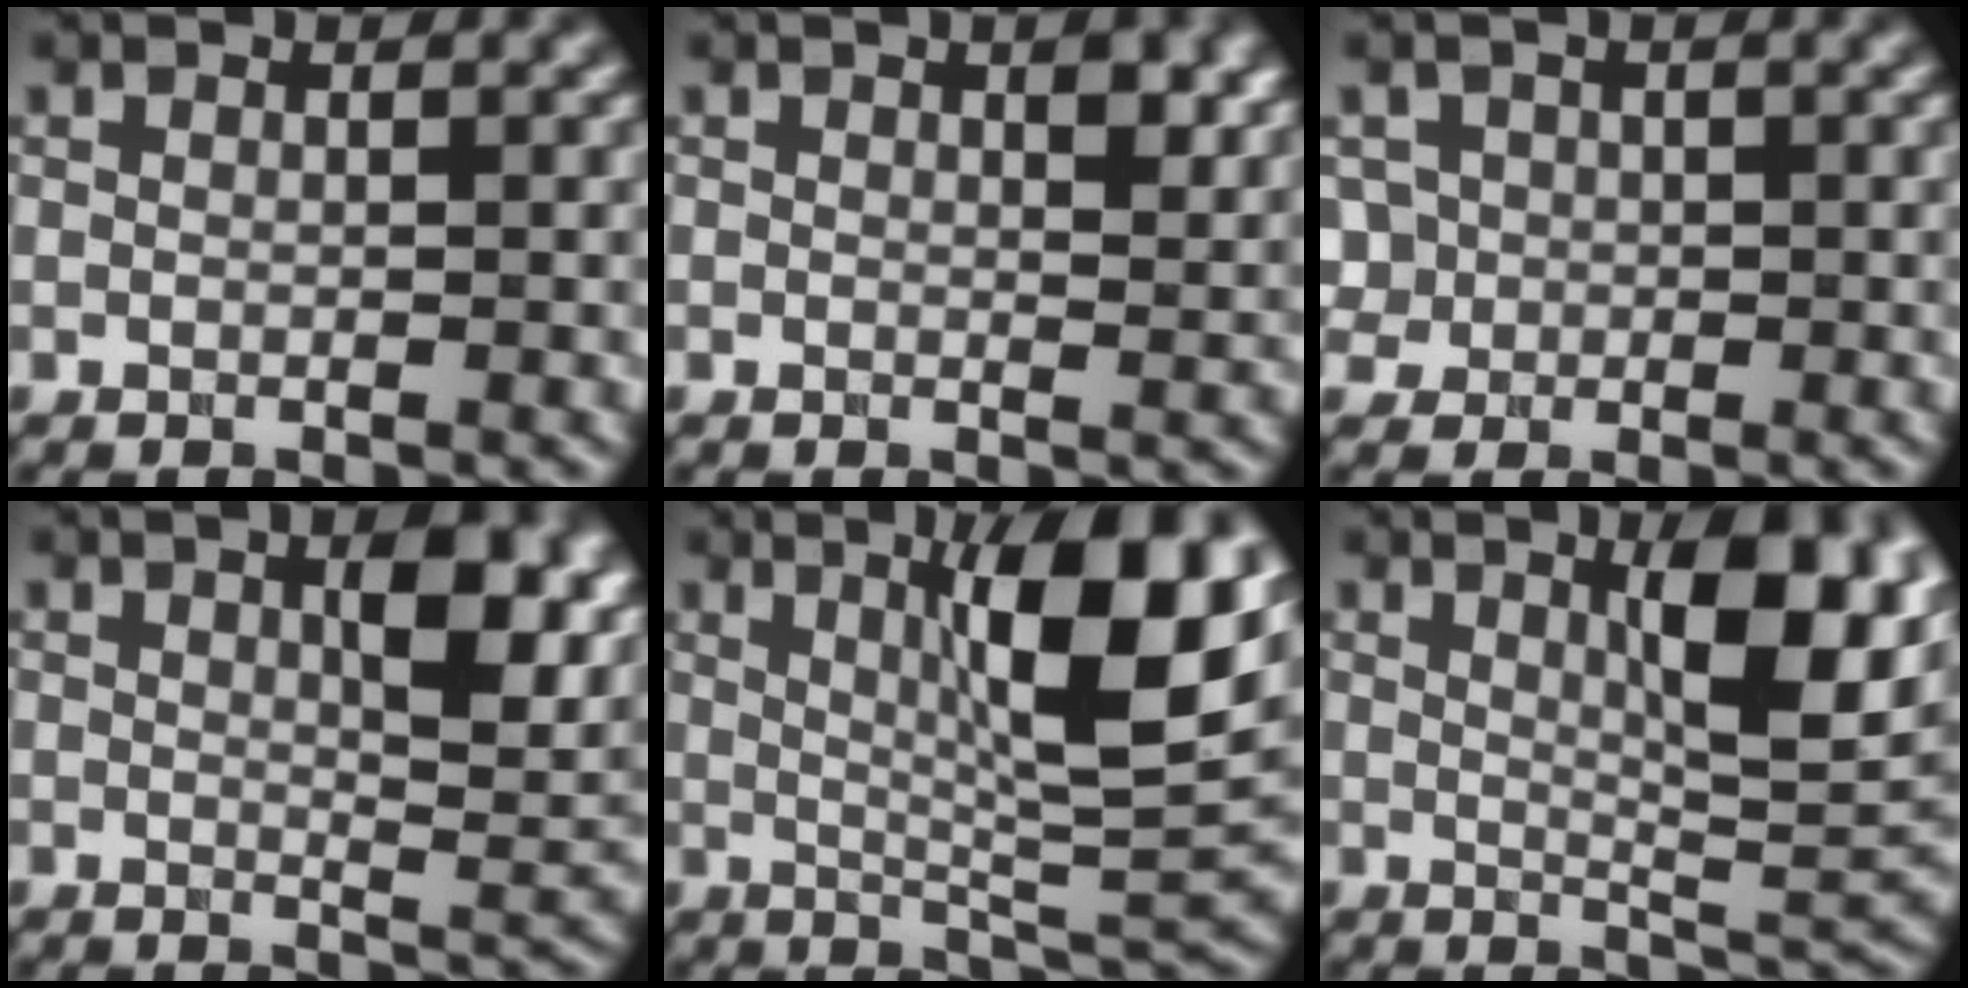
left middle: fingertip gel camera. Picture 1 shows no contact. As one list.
[{"total": 2.0, "force": [0.8, 0.8, 1.6], "torque": [-0.019, -0.003, 0.020]}, {"total": 2.6, "force": [-0.1, 2.5, 0.4], "torque": [-0.008, 0.014, 0.010]}, {"total": 7.0, "force": [2.3, 2.5, 6.1], "torque": [-0.081, 0.000, 0.043]}, {"total": 10.4, "force": [2.9, 2.2, 9.7], "torque": [-0.134, -0.001, 0.056]}, {"total": 8.5, "force": [2.9, 2.2, 7.7], "torque": [-0.099, 0.002, 0.055]}]